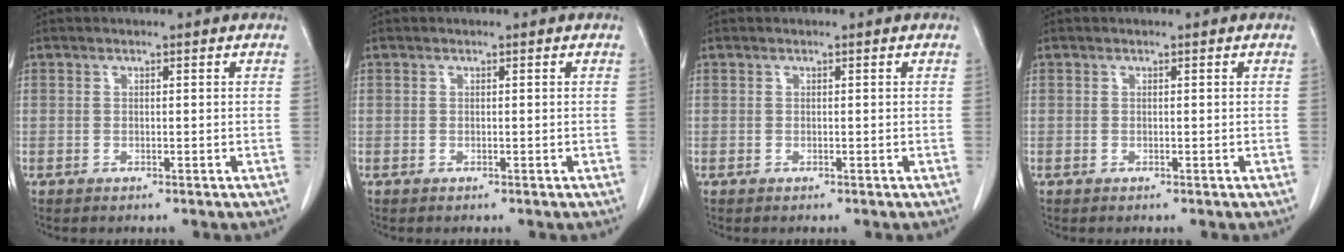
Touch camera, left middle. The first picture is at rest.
{"total": 0.0}
{"total": 0.0}
{"total": 0.0}